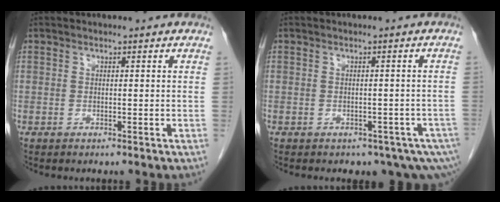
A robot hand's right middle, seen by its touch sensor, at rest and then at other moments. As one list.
[{"total": 7.9, "force": [-5.4, 3.7, 4.4], "torque": [-0.049, -0.003, -0.062]}]